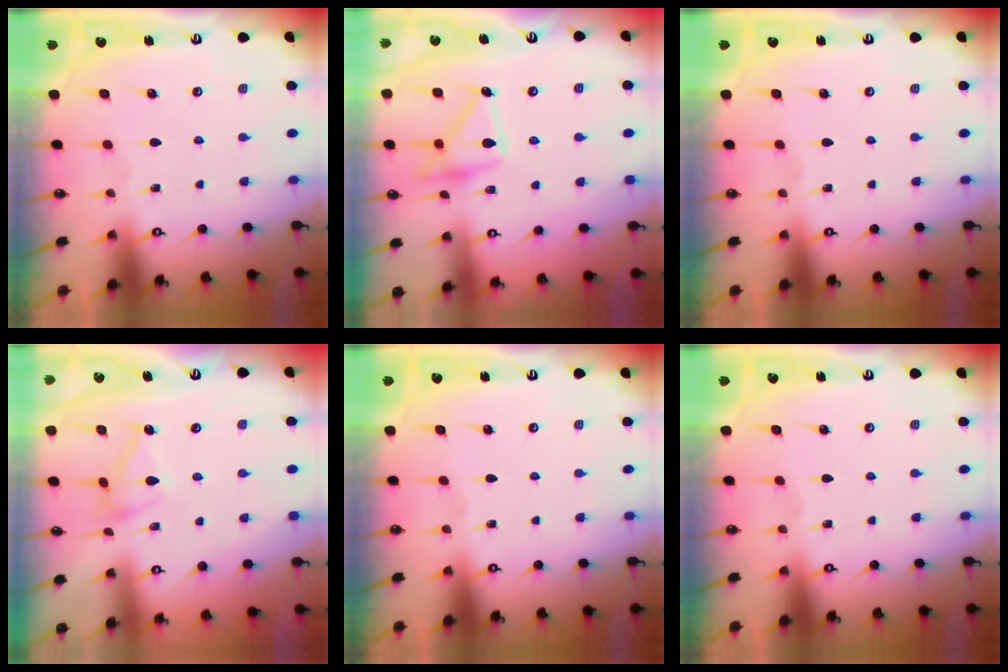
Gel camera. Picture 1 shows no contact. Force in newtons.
{"total": 16.9, "press": 16.9, "slide": 1.1}
{"total": 0.0}
{"total": 11.8, "press": 11.8, "slide": 0.3}
{"total": 0.0}
{"total": 0.0}